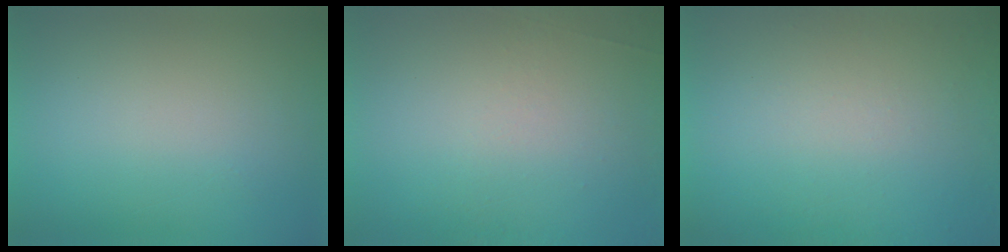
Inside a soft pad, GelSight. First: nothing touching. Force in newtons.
{"total": 5.6}
{"total": 6.0}